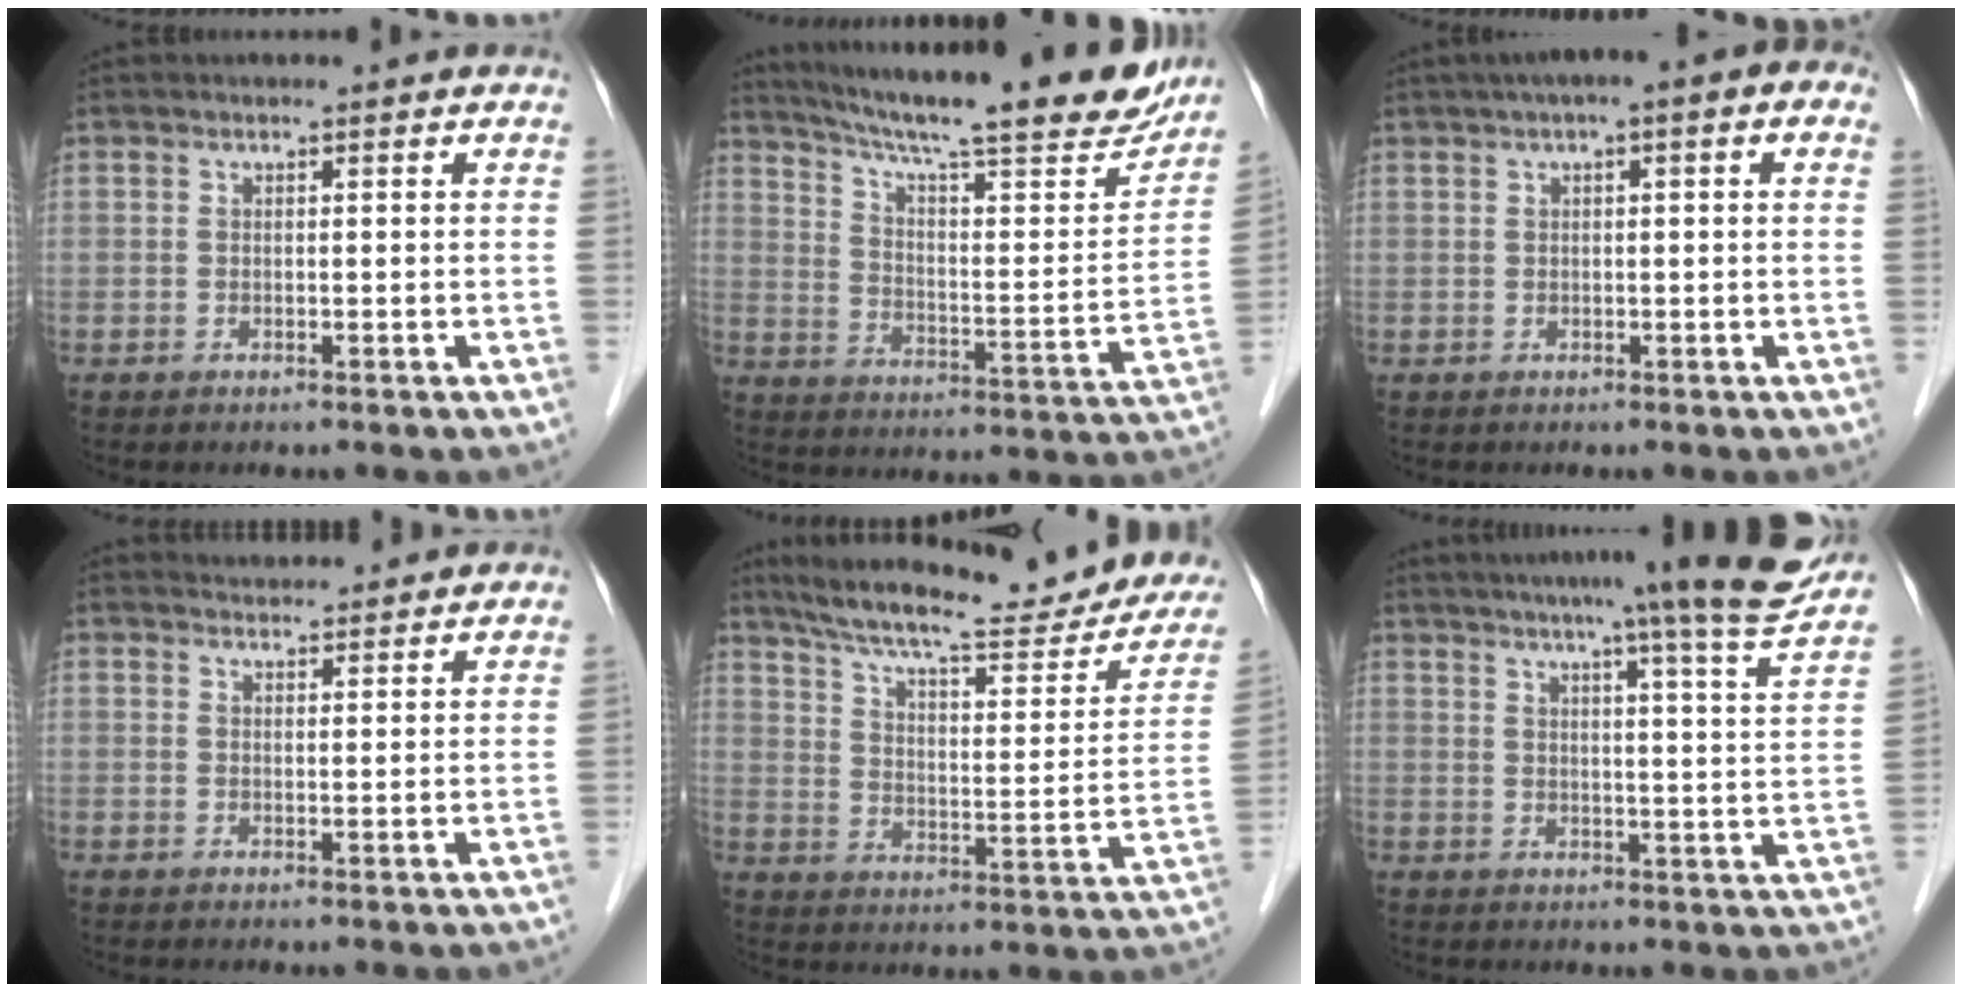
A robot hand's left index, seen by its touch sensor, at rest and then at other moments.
{"total": 26.3, "force": [22.2, 3.5, 13.7], "torque": [-0.218, -0.025, 0.303]}
{"total": 7.2, "force": [3.2, 1.5, 6.3], "torque": [-0.087, 0.039, 0.039]}
{"total": 3.6, "force": [3.6, 0.6, 0.3], "torque": [-0.011, 0.019, 0.051]}
{"total": 26.3, "force": [22.2, 5.0, 13.0], "torque": [-0.201, -0.019, 0.296]}
{"total": 15.7, "force": [13.5, -1.7, 7.8], "torque": [-0.115, -0.036, 0.160]}